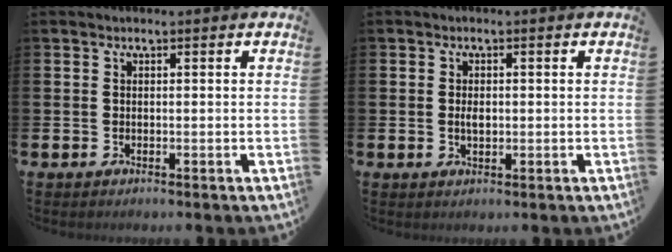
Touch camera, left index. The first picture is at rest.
{"total": 1.6, "force": [0.1, 0.9, 1.3], "torque": [-0.017, 0.002, -0.002]}